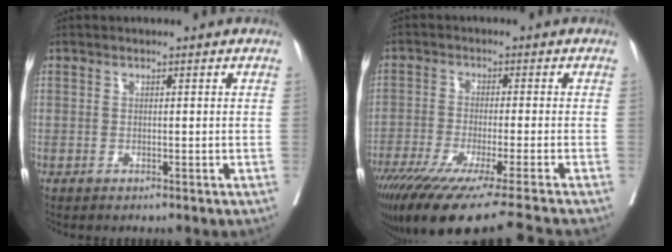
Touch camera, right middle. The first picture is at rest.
{"total": 17.9, "force": [-14.5, -1.7, 10.4], "torque": [-0.147, -0.070, -0.235]}